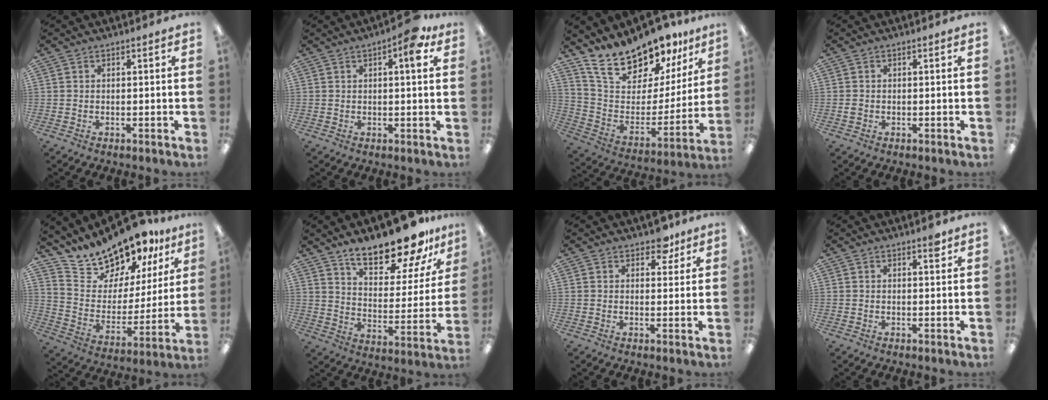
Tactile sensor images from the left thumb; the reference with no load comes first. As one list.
[{"total": 6.0, "force": [2.9, 1.9, 5.0], "torque": [-0.071, -0.004, 0.041]}, {"total": 18.7, "force": [17.0, 5.8, 5.2], "torque": [-0.107, -0.143, 0.303]}, {"total": 0.8, "force": [-0.1, 0.7, 0.3], "torque": [-0.004, 0.004, -0.005]}, {"total": 16.1, "force": [15.4, 4.5, 1.5], "torque": [-0.060, -0.143, 0.281]}, {"total": 19.8, "force": [16.4, 6.1, 9.3], "torque": [-0.144, -0.112, 0.281]}, {"total": 5.4, "force": [3.9, 2.9, 2.3], "torque": [-0.013, -0.016, 0.065]}, {"total": 2.2, "force": [1.6, 0.7, 1.4], "torque": [-0.005, -0.008, 0.022]}]